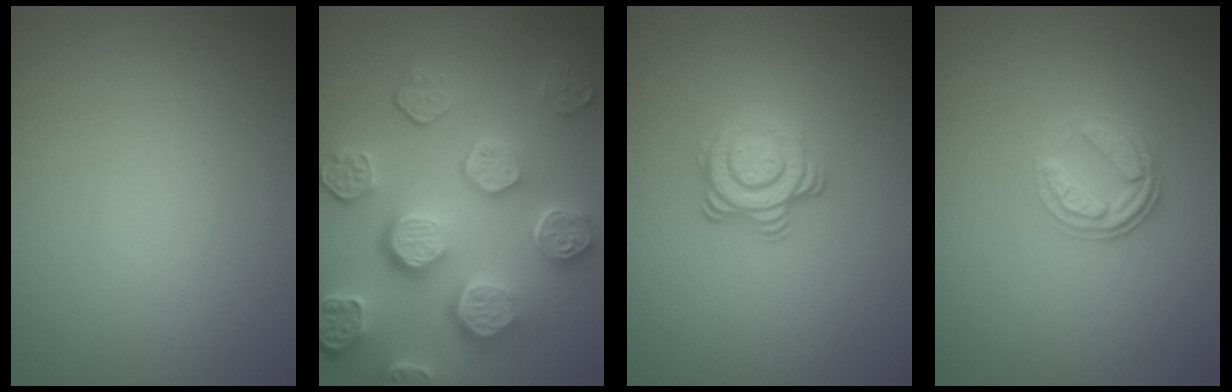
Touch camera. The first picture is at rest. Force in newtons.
{"total": 8.6, "press": 6.3, "slide": 5.9}
{"total": 3.7, "press": 2.7, "slide": 2.5}
{"total": 2.7, "press": 2.5, "slide": 0.9}